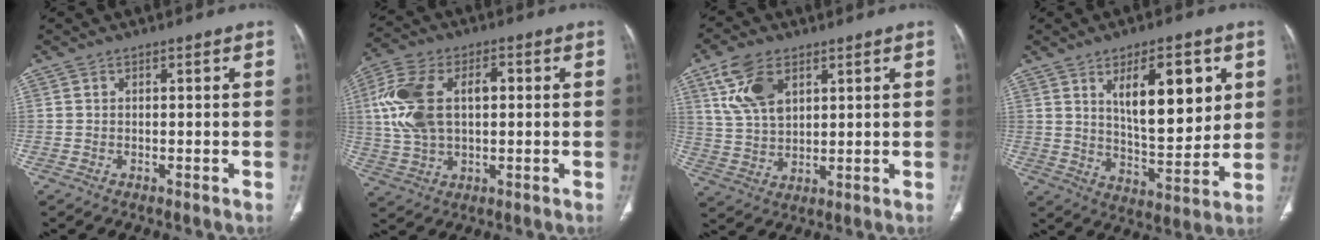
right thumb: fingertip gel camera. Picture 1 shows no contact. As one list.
[{"total": 14.7, "force": [2.0, 8.8, 11.6], "torque": [-0.234, 0.019, 0.039]}, {"total": 10.4, "force": [4.9, 5.9, 7.0], "torque": [-0.130, -0.012, 0.103]}, {"total": 15.4, "force": [5.6, 6.3, 12.9], "torque": [-0.165, -0.036, 0.100]}]